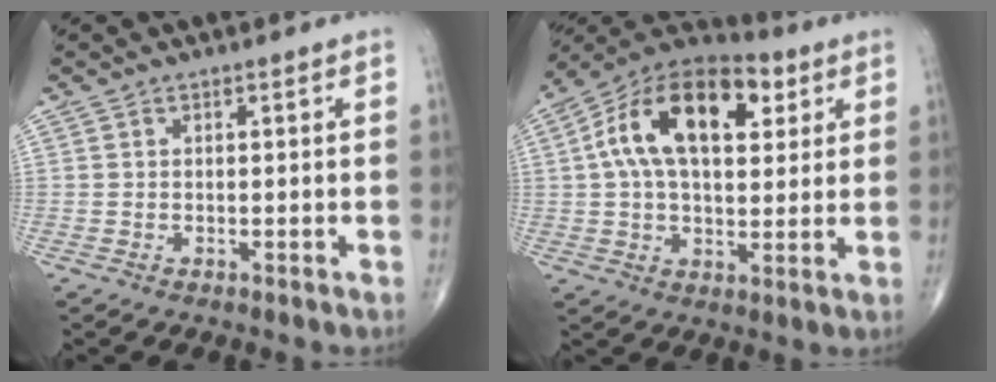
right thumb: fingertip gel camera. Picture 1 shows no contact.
{"total": 19.8, "force": [5.5, 11.2, 15.3], "torque": [-0.240, 0.014, 0.081]}